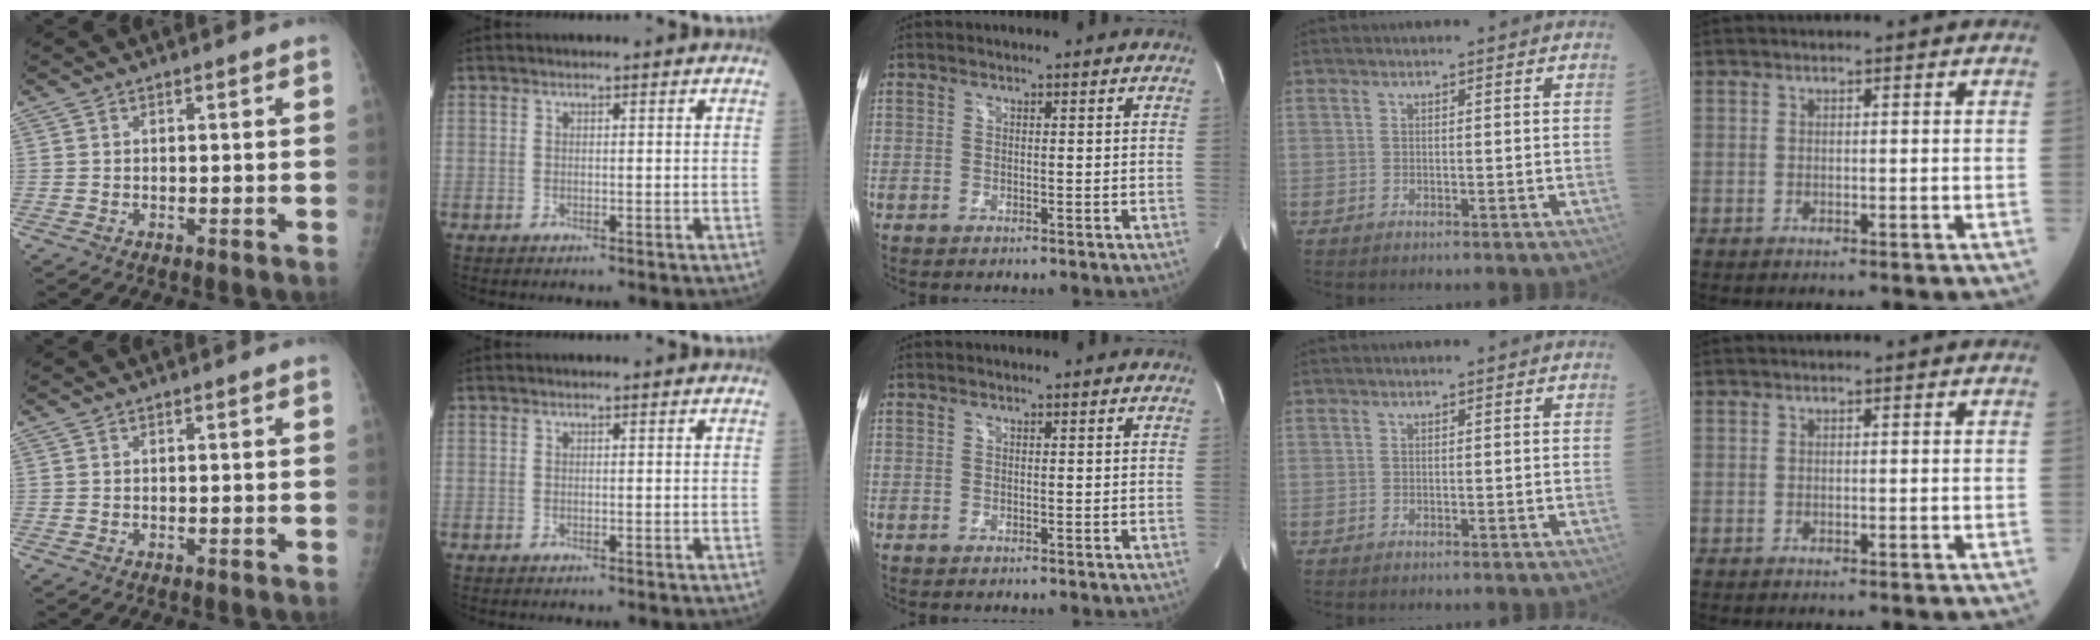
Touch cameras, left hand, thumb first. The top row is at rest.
{}